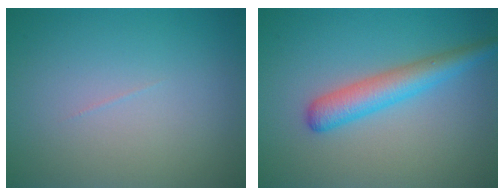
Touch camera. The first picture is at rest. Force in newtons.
{"total": 3.8, "press": 3.8, "slide": 0.1}